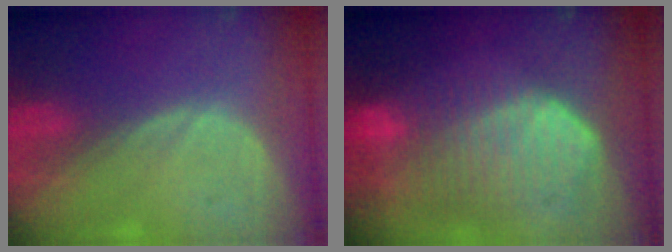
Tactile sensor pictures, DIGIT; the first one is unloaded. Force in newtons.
{"total": 10.5, "press": 9.2, "slide": 5.1}